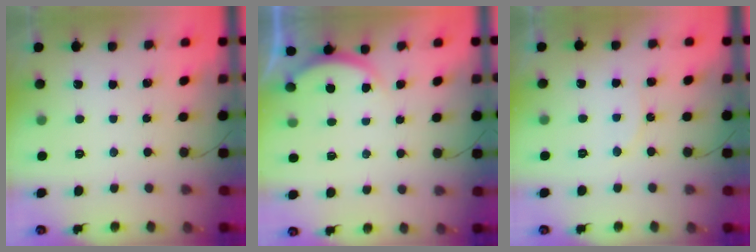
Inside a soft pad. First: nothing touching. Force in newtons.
{"total": 3.0, "press": 2.9, "slide": 0.6}
{"total": 5.1, "press": 5.1, "slide": 0.5}